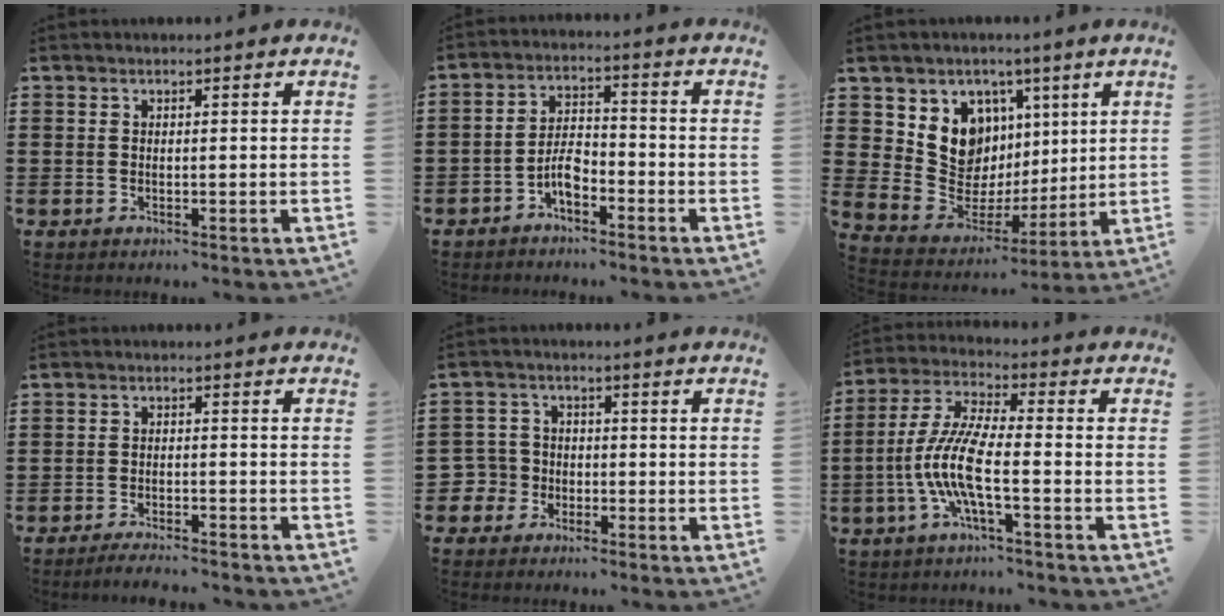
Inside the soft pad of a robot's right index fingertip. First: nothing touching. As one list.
[{"total": 4.7, "force": [-2.7, 2.1, 3.3], "torque": [-0.078, 0.004, -0.056]}, {"total": 10.4, "force": [4.0, 8.9, 3.6], "torque": [-0.096, -0.029, 0.082]}, {"total": 2.4, "force": [-2.4, 0.0, 0.3], "torque": [-0.009, 0.001, -0.048]}, {"total": 3.9, "force": [-2.0, 3.3, 0.5], "torque": [-0.047, -0.001, -0.050]}, {"total": 9.2, "force": [-3.1, 1.8, 8.4], "torque": [-0.204, -0.019, -0.069]}]